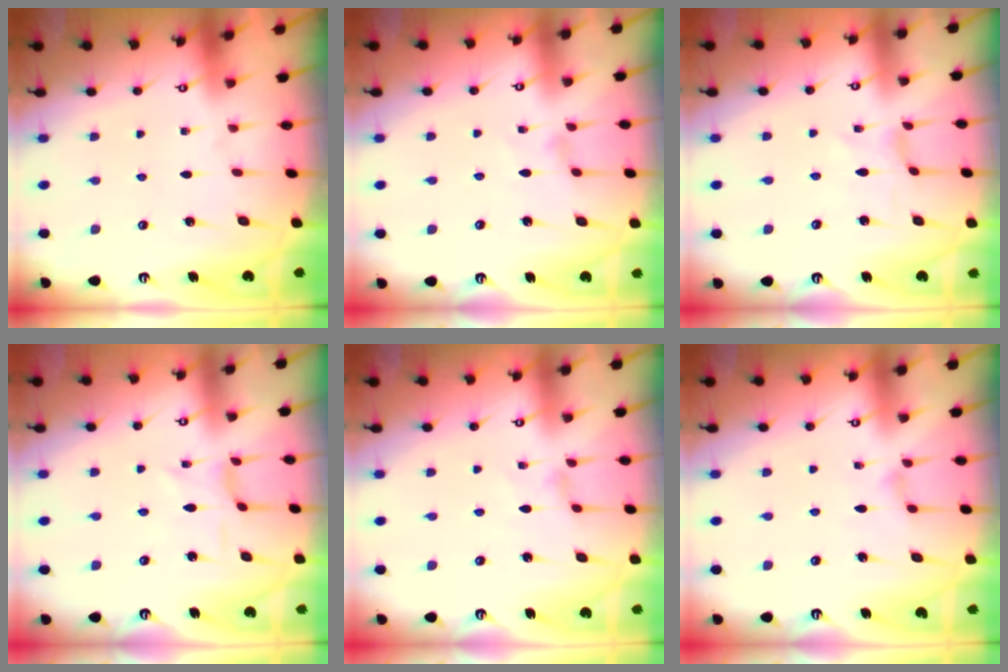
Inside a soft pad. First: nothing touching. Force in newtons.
{"total": 0.6, "press": 0.5, "slide": 0.2}
{"total": 0.0}
{"total": 1.9, "press": 1.8, "slide": 0.5}
{"total": 0.7, "press": 0.6, "slide": 0.3}
{"total": 3.8, "press": 3.8, "slide": 0.5}